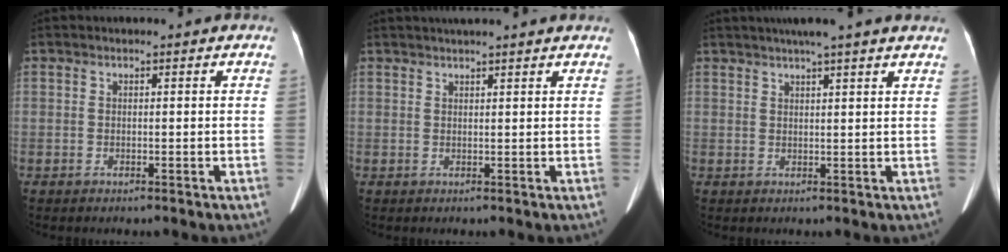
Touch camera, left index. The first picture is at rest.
{"total": 7.7, "force": [6.9, 0.0, 3.6], "torque": [-0.052, 0.034, 0.083]}
{"total": 8.8, "force": [7.3, -0.6, 4.9], "torque": [-0.073, 0.027, 0.086]}